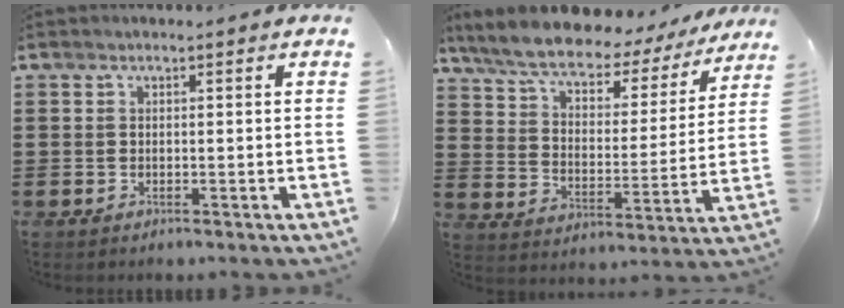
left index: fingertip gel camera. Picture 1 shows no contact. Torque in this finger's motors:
{"motor_torque": [2.14, 0.00, 1.05, 0.21]}